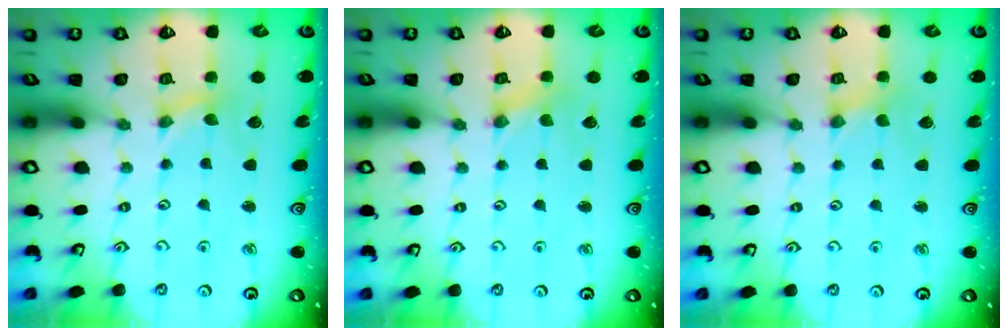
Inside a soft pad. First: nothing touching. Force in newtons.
{"total": 0.0}
{"total": 0.0}